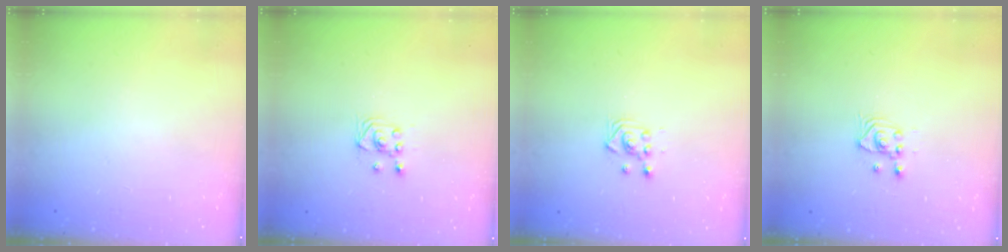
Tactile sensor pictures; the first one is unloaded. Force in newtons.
{"total": 3.0, "press": 2.8, "slide": 1.1}
{"total": 3.0, "press": 3.0, "slide": 0.5}
{"total": 3.2, "press": 3.2, "slide": 0.4}